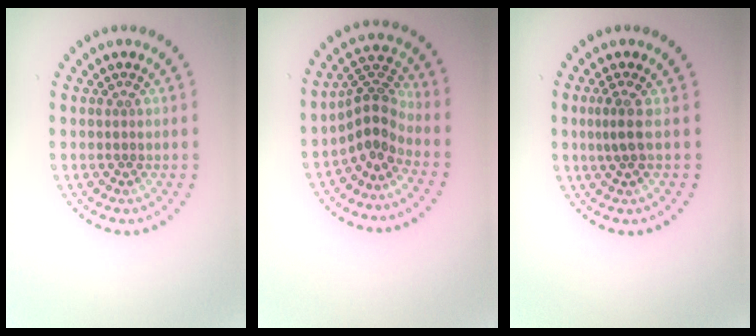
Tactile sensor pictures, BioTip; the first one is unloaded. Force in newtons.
{"total": 3.5, "press": 2.5, "slide": 2.5}
{"total": 1.8, "press": 1.3, "slide": 1.3}